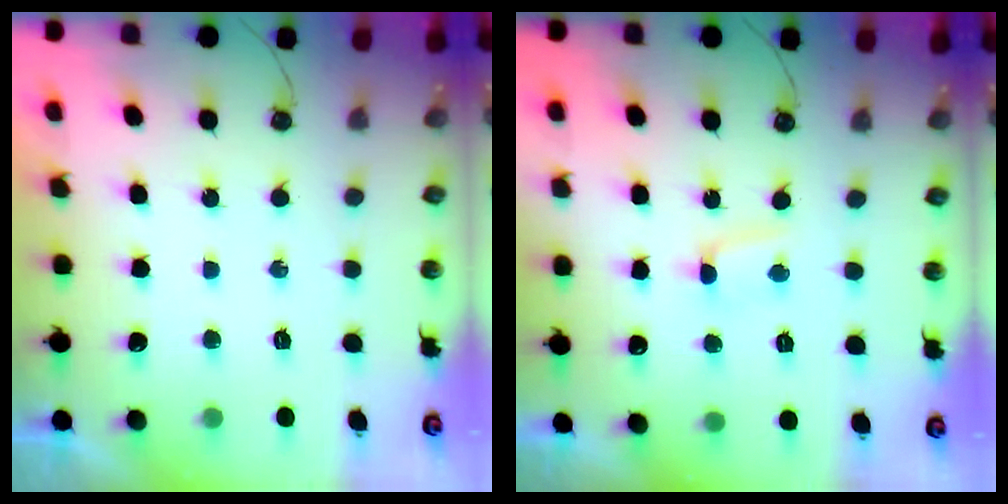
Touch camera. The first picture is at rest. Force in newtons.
{"total": 2.4, "press": 2.4, "slide": 0.3}